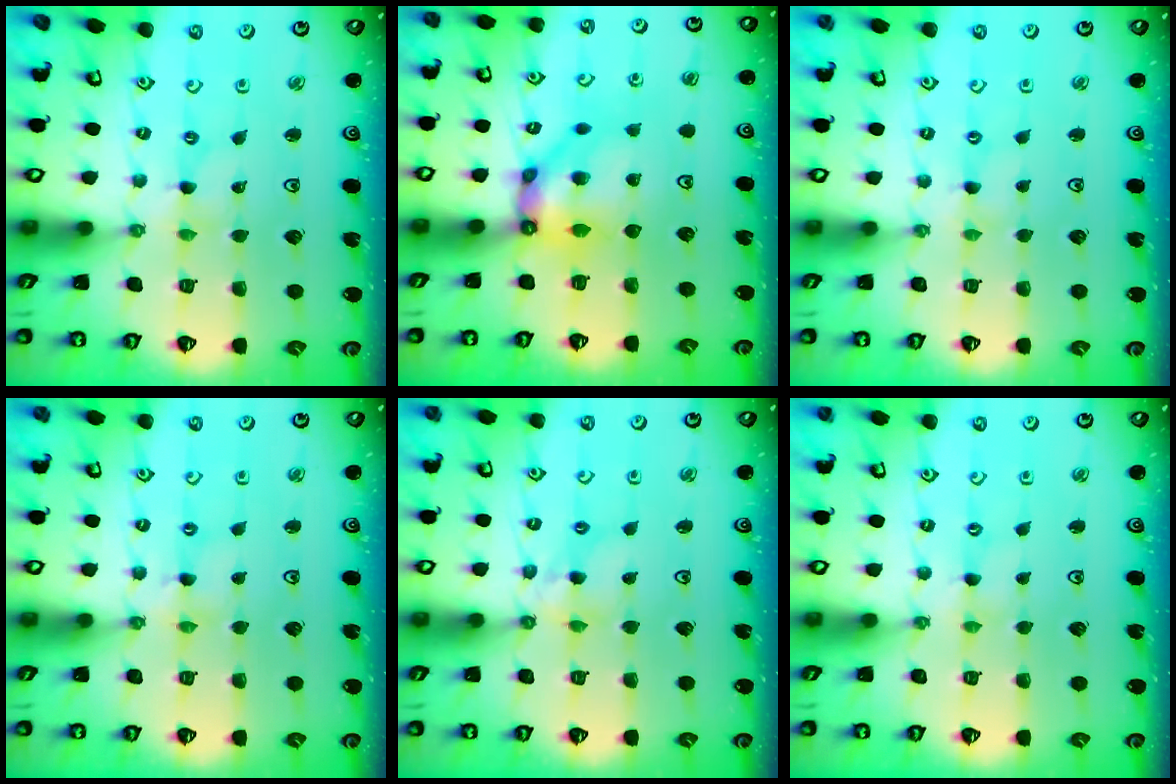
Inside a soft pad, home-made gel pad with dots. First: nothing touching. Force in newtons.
{"total": 9.6, "press": 9.6, "slide": 1.3}
{"total": 0.0}
{"total": 2.0, "press": 2.0, "slide": 0.3}
{"total": 5.7, "press": 5.7, "slide": 0.5}
{"total": 0.9, "press": 0.9, "slide": 0.1}